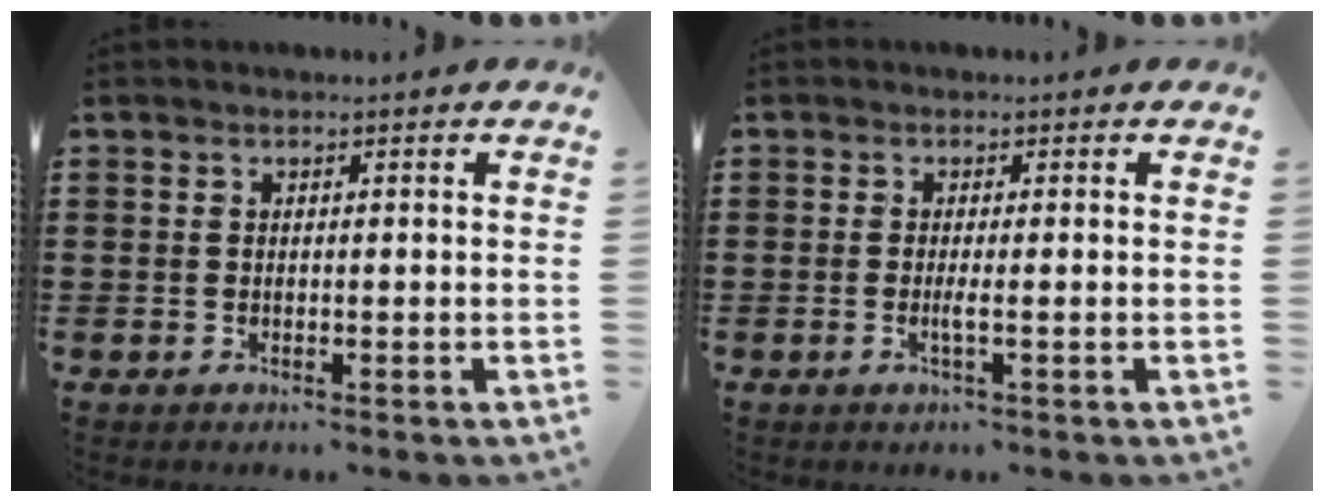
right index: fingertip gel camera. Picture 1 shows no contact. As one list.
[{"total": 1.9, "force": [-0.5, -0.1, 1.8], "torque": [-0.038, -0.008, -0.013]}]